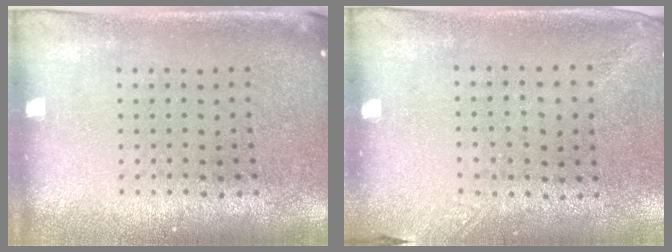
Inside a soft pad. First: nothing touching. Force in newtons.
{"total": 1.3, "press": 1.0, "slide": 0.9}